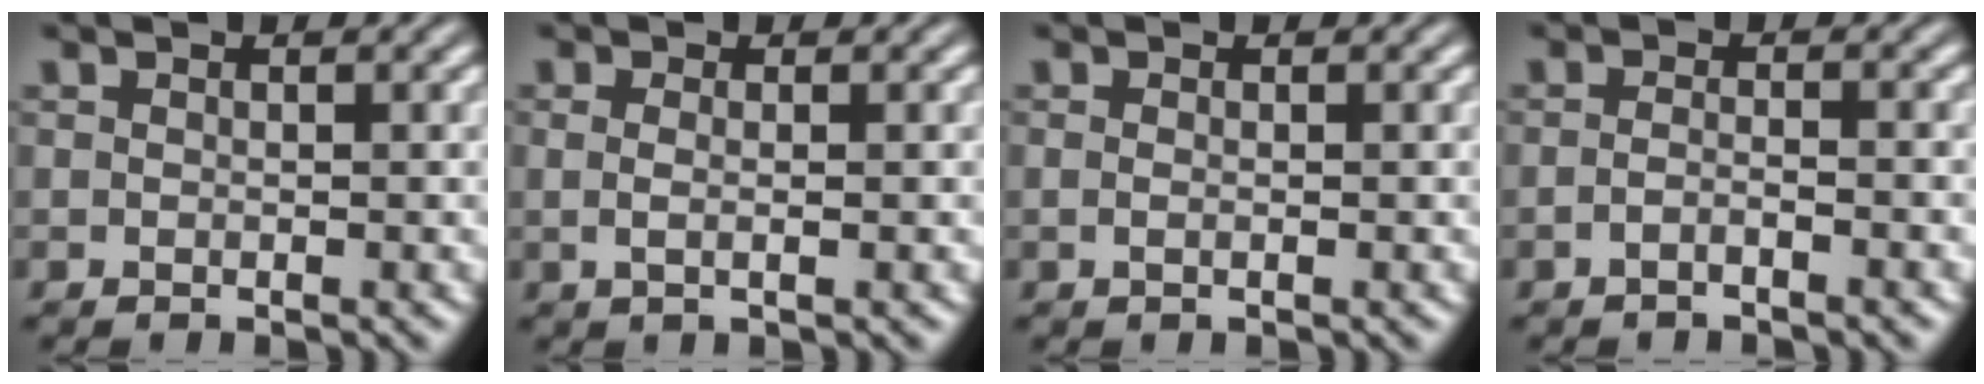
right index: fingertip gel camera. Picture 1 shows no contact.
{"total": 1.3, "force": [0.0, -0.6, 1.2], "torque": [-0.025, -0.007, 0.007]}
{"total": 0.7, "force": [-0.3, -0.5, 0.4], "torque": [-0.010, -0.007, 0.000]}
{"total": 1.7, "force": [-1.4, -0.6, 0.8], "torque": [-0.017, -0.006, -0.023]}